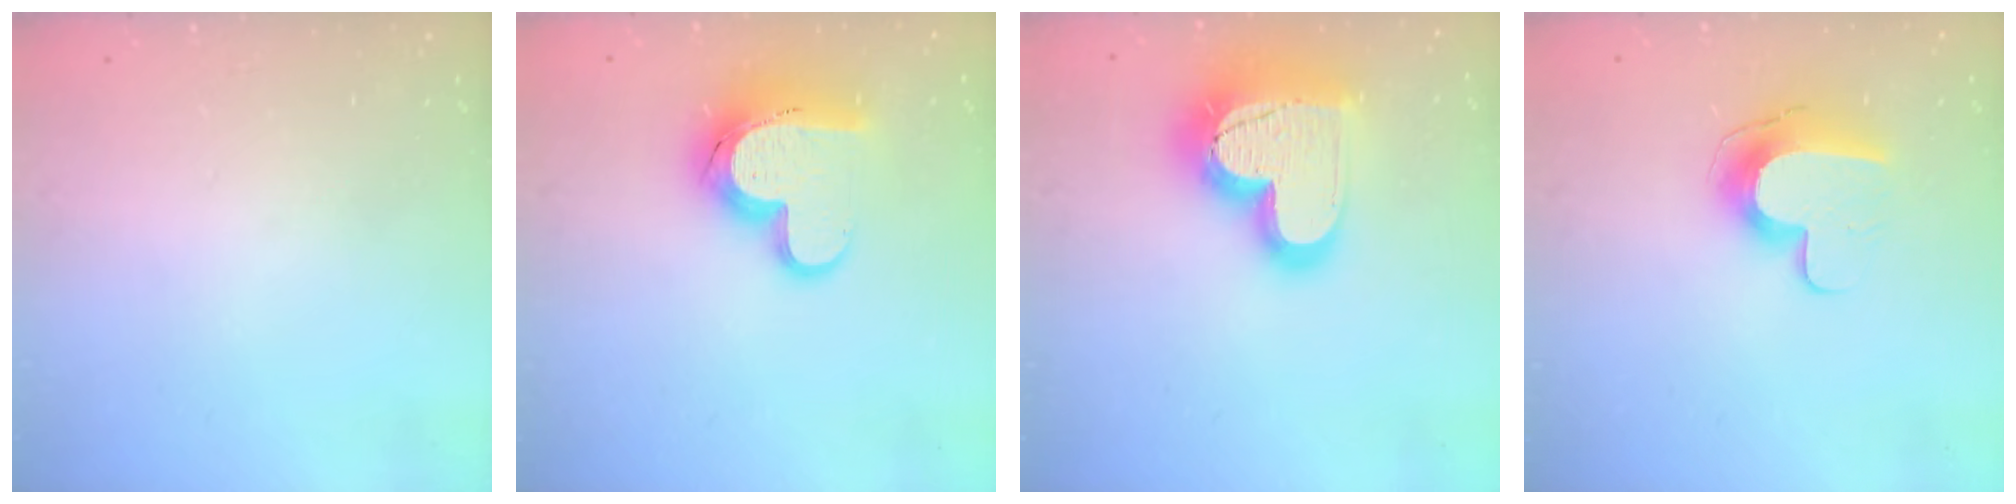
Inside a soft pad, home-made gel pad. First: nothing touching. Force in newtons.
{"total": 14.8, "press": 14.7, "slide": 1.3}
{"total": 25.3, "press": 25.2, "slide": 2.1}
{"total": 11.0, "press": 10.9, "slide": 0.8}